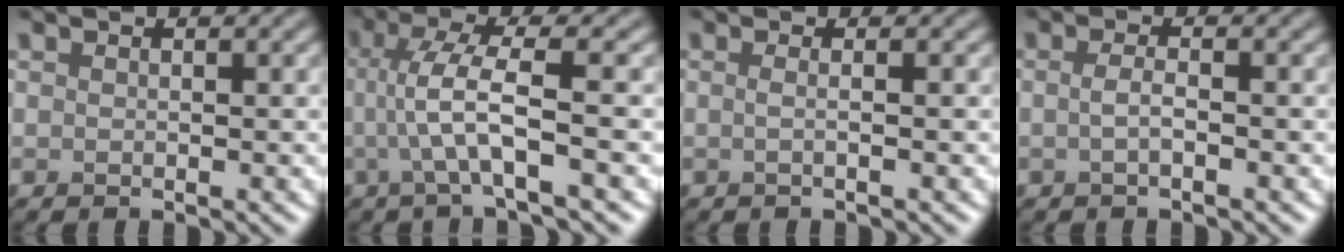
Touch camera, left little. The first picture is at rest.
{"total": 4.7, "force": [-0.5, 0.7, 4.6], "torque": [-0.091, 0.003, -0.009]}
{"total": 1.6, "force": [-0.3, 0.7, 1.4], "torque": [-0.012, -0.004, -0.029]}
{"total": 1.4, "force": [-0.7, 0.4, 1.1], "torque": [-0.019, -0.001, -0.014]}